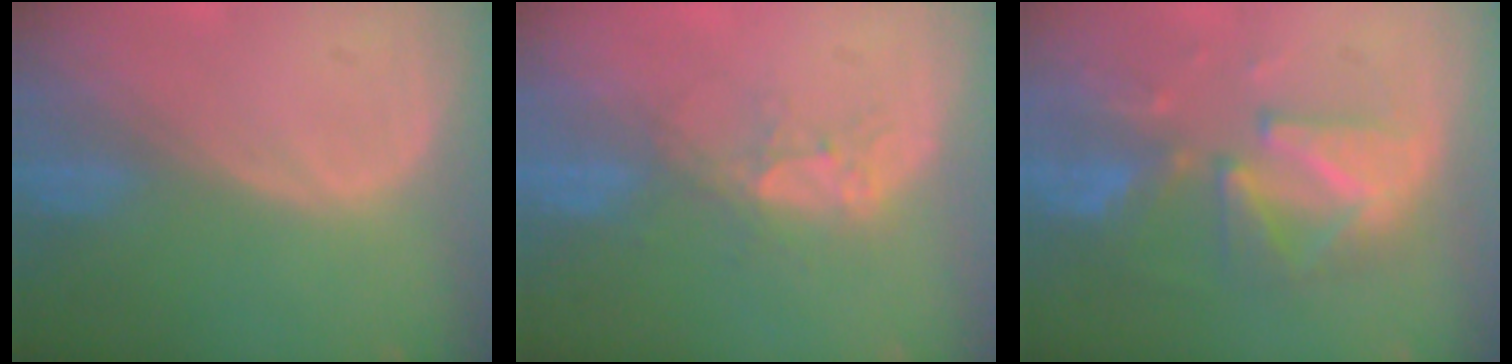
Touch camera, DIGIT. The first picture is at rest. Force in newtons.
{"total": 4.0, "press": 3.5, "slide": 1.9}
{"total": 9.8, "press": 8.6, "slide": 4.7}